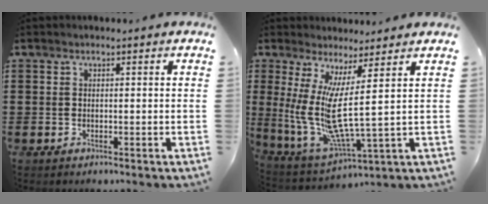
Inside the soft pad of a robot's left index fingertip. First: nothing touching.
{"total": 9.9, "force": [2.8, 0.5, 9.5], "torque": [-0.225, -0.061, 0.041]}